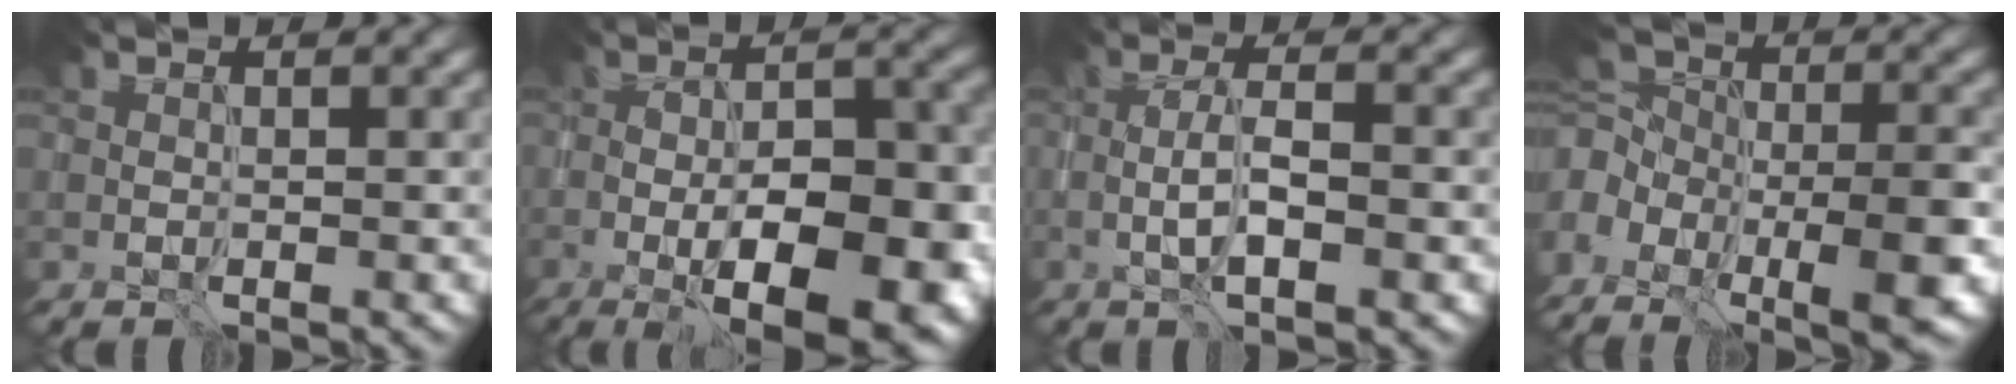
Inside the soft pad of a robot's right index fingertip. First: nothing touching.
{"total": 11.5, "force": [-4.1, 4.5, 9.8], "torque": [-0.126, 0.002, -0.058]}
{"total": 3.5, "force": [-0.7, 0.8, 3.3], "torque": [-0.062, 0.003, -0.015]}
{"total": 11.8, "force": [-5.1, 6.0, 8.7], "torque": [-0.160, 0.005, -0.065]}